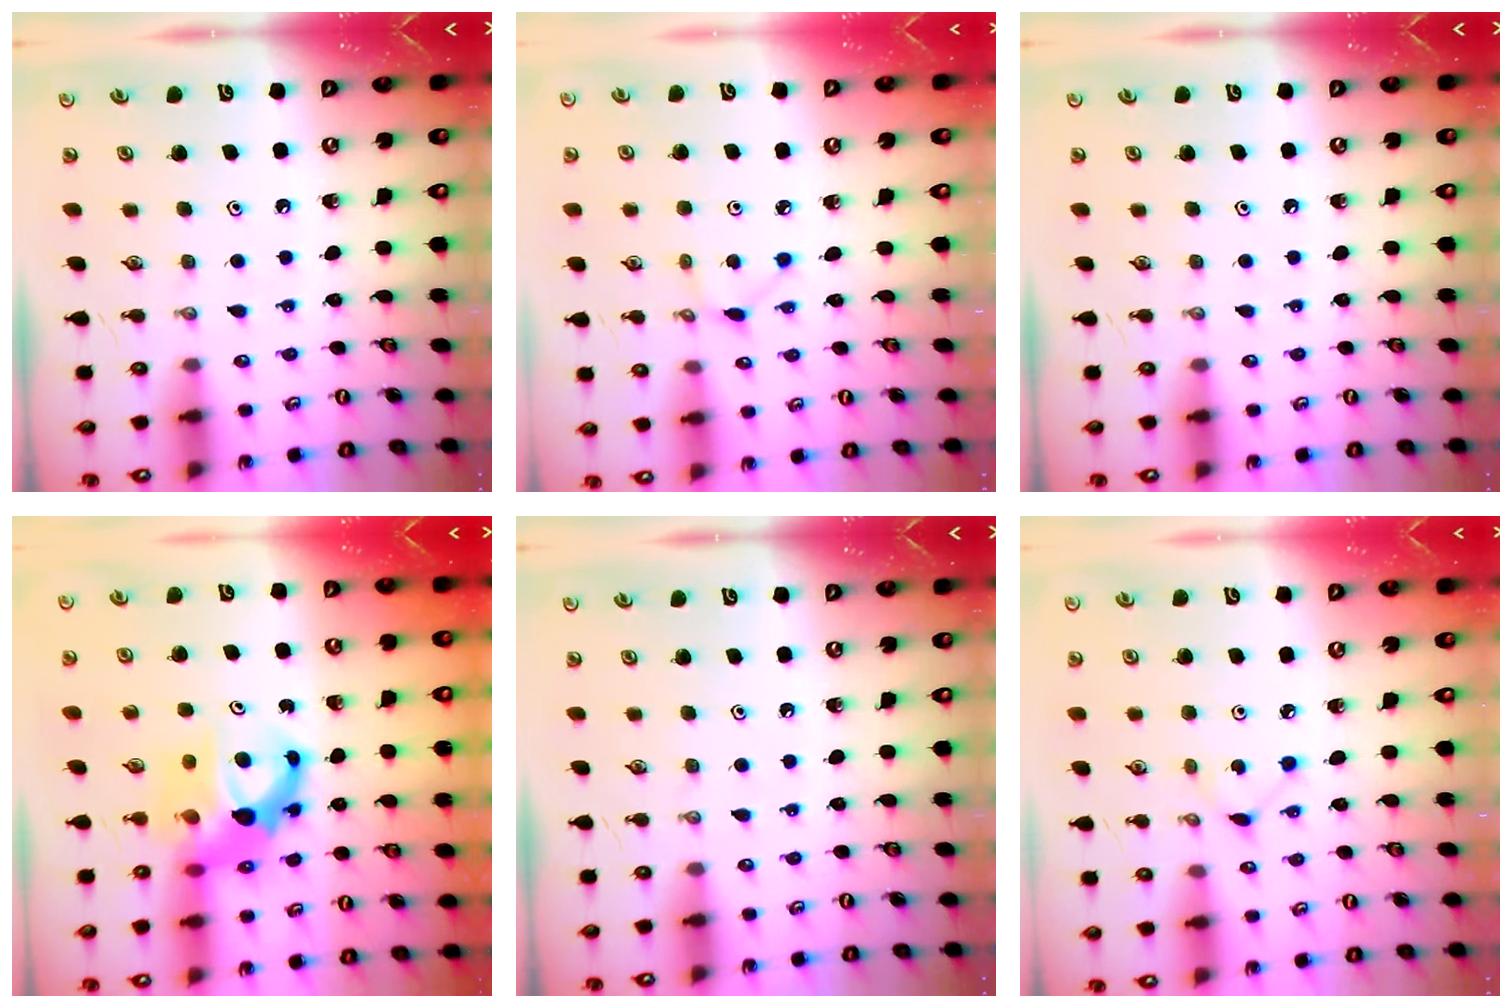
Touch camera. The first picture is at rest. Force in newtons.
{"total": 2.1, "press": 2.1, "slide": 0.3}
{"total": 0.0}
{"total": 8.3, "press": 8.2, "slide": 0.5}
{"total": 0.0}
{"total": 3.5, "press": 3.5, "slide": 0.4}